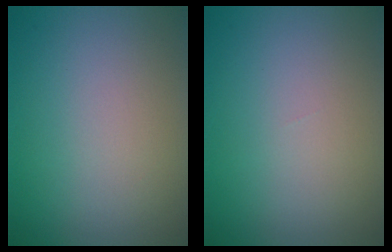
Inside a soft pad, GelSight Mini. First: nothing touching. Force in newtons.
{"total": 0.0}